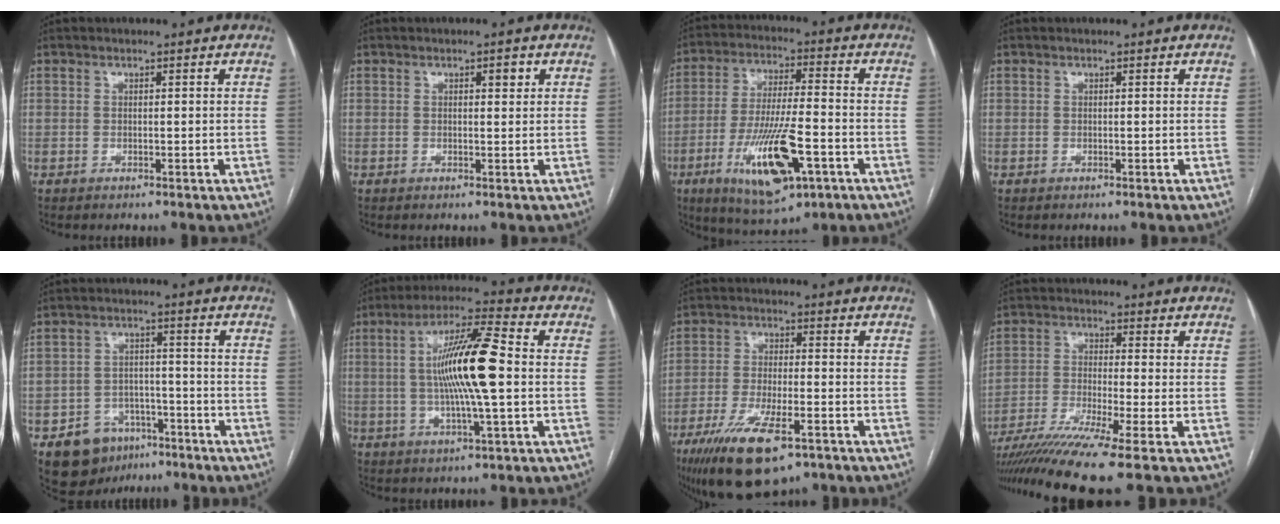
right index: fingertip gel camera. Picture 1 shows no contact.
{"total": 1.5, "force": [0.6, 0.5, 1.3], "torque": [-0.017, 0.001, 0.007]}
{"total": 15.2, "force": [-6.0, 3.6, 13.5], "torque": [-0.256, -0.017, -0.093]}
{"total": 0.0}
{"total": 8.8, "force": [-5.2, 6.5, 2.9], "torque": [-0.050, 0.016, -0.073]}
{"total": 13.6, "force": [0.3, 0.8, 13.6], "torque": [-0.250, 0.010, 0.002]}
{"total": 13.8, "force": [-8.5, 3.9, 10.2], "torque": [-0.199, -0.024, -0.144]}
{"total": 11.8, "force": [-8.9, -2.1, 7.6], "torque": [-0.129, -0.029, -0.146]}